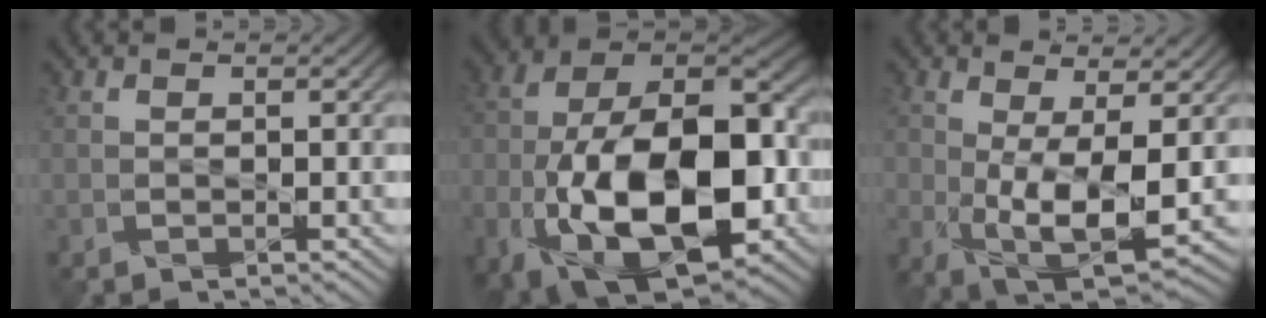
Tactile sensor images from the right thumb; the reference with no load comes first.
{"total": 19.4, "force": [-6.0, 10.5, 15.2], "torque": [-0.272, -0.024, -0.102]}
{"total": 9.4, "force": [-0.4, 4.4, 8.3], "torque": [-0.182, -0.018, 0.002]}